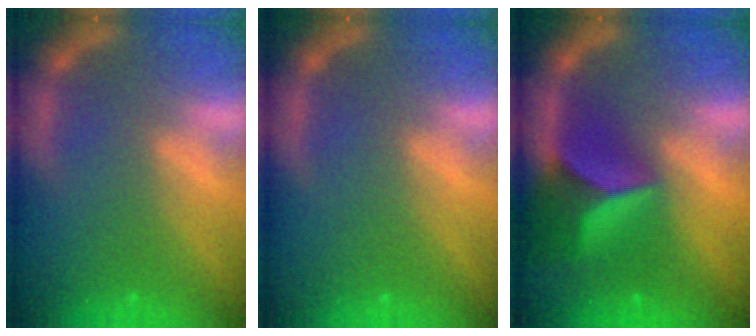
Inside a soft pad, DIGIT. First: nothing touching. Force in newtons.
{"total": 0.0}
{"total": 7.9}